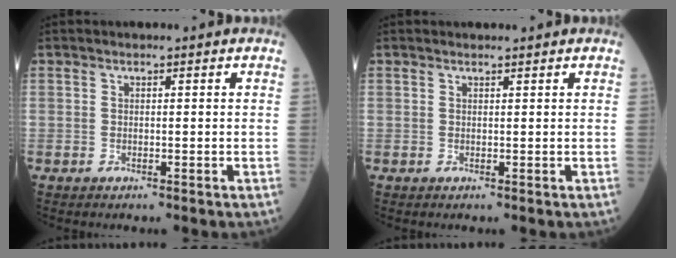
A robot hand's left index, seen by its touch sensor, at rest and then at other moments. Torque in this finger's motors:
{"motor_torque": [0.18, -0.09, 0.02, -0.01]}